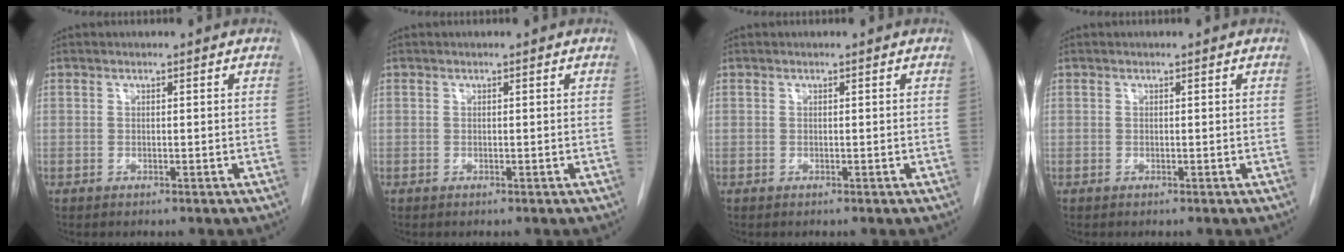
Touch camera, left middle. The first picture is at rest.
{"total": 0.0}
{"total": 0.0}
{"total": 0.0}